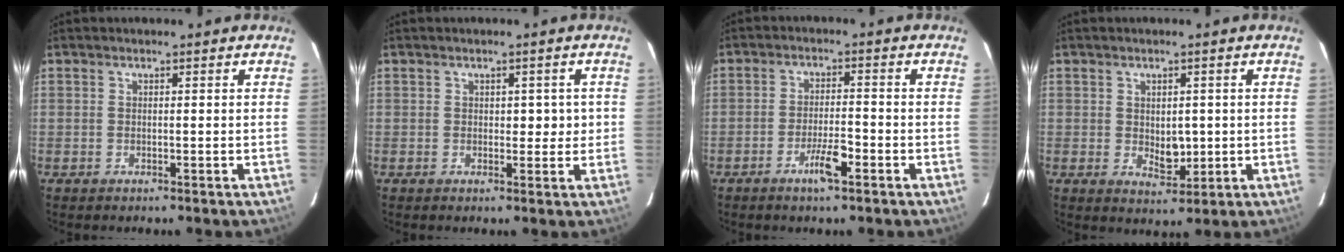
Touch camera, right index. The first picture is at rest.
{"total": 2.9, "force": [0.3, 1.9, 2.2], "torque": [-0.019, 0.009, 0.007]}
{"total": 4.7, "force": [-2.6, 0.6, 3.9], "torque": [-0.072, -0.001, -0.049]}
{"total": 4.0, "force": [-0.1, 2.4, 3.2], "torque": [-0.043, -0.006, 0.008]}